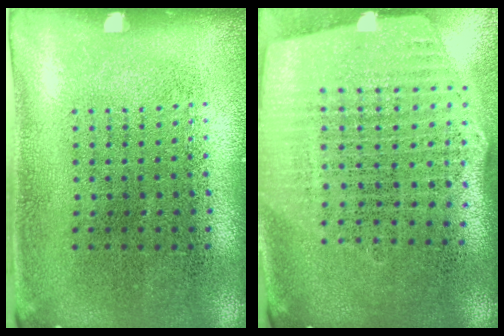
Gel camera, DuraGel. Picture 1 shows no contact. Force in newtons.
{"total": 2.6, "press": 2.2, "slide": 1.4}